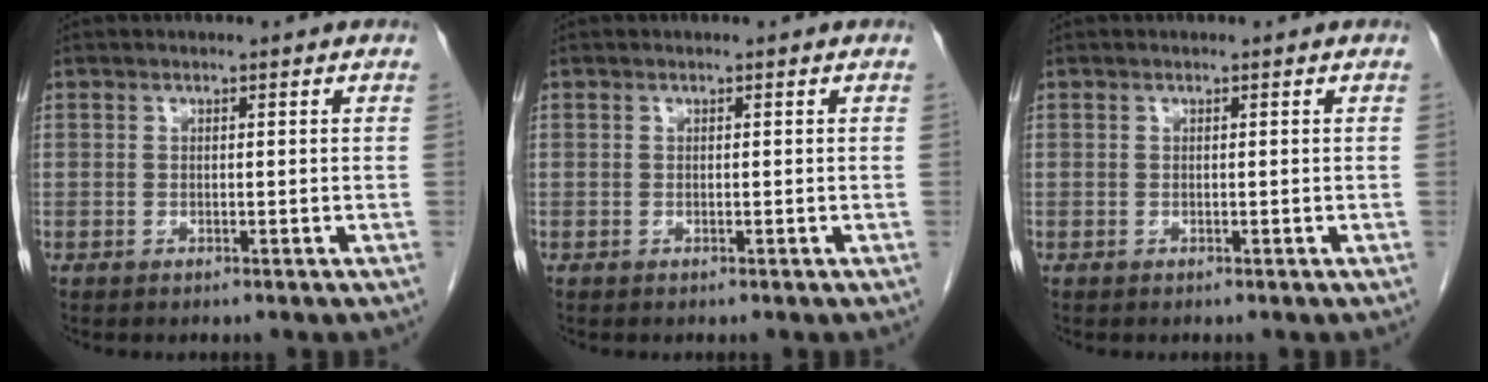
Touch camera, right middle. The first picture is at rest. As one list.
[{"total": 0.0}, {"total": 0.0}]